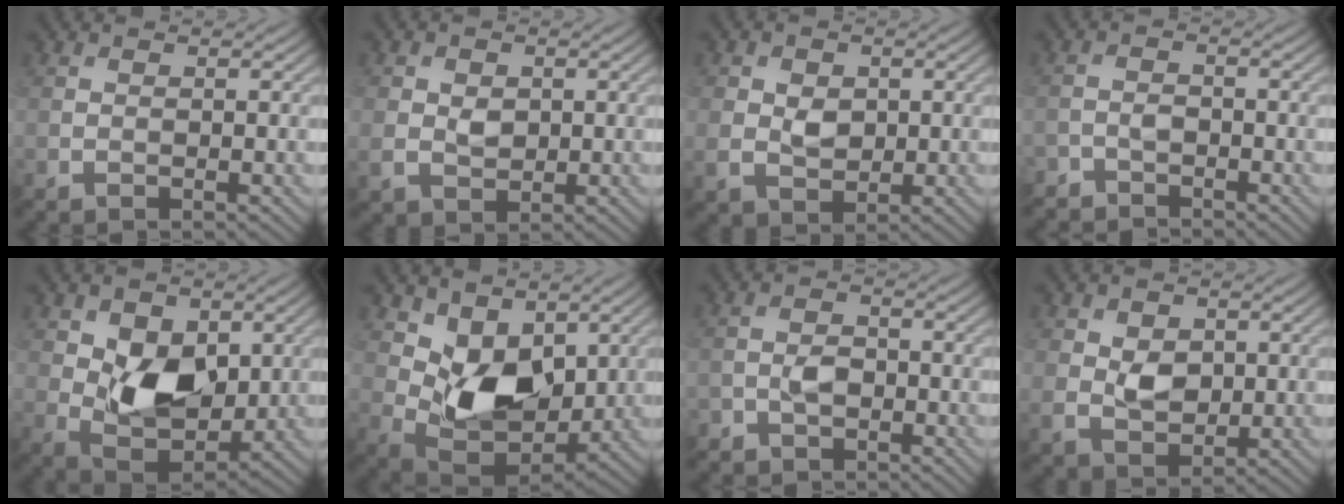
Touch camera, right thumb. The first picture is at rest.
{"total": 3.1, "force": [0.2, 2.5, 1.8], "torque": [-0.040, -0.004, 0.003]}
{"total": 3.7, "force": [0.3, 2.9, 2.3], "torque": [-0.046, -0.004, 0.003]}
{"total": 2.8, "force": [-2.5, 1.2, 0.5], "torque": [-0.006, 0.002, -0.056]}
{"total": 9.3, "force": [1.5, 6.2, 6.7], "torque": [-0.125, -0.013, 0.027]}
{"total": 9.1, "force": [3.0, 5.9, 6.2], "torque": [-0.132, -0.026, 0.054]}
{"total": 2.7, "force": [-1.5, 1.8, 1.3], "torque": [-0.022, 0.004, -0.034]}
{"total": 4.3, "force": [0.6, 3.1, 2.9], "torque": [-0.056, -0.006, 0.009]}